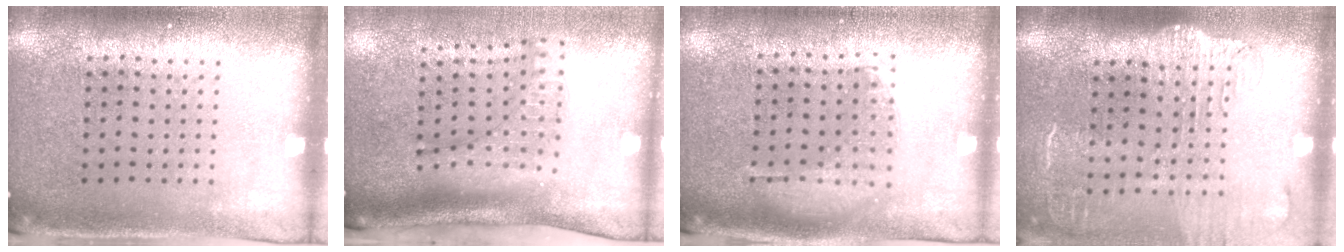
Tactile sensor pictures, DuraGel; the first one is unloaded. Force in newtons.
{"total": 1.9, "press": 1.4, "slide": 1.3}
{"total": 1.0, "press": 0.9, "slide": 0.4}
{"total": 1.9, "press": 1.5, "slide": 1.2}